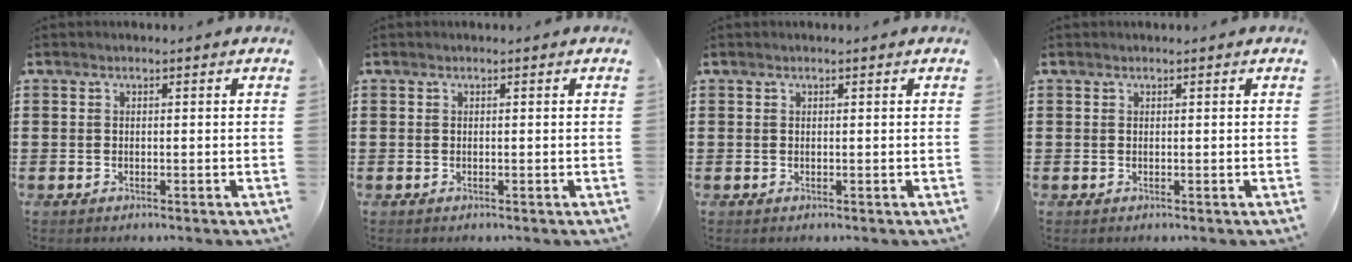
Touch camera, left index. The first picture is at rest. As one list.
[{"total": 0.0}, {"total": 0.0}, {"total": 0.0}]